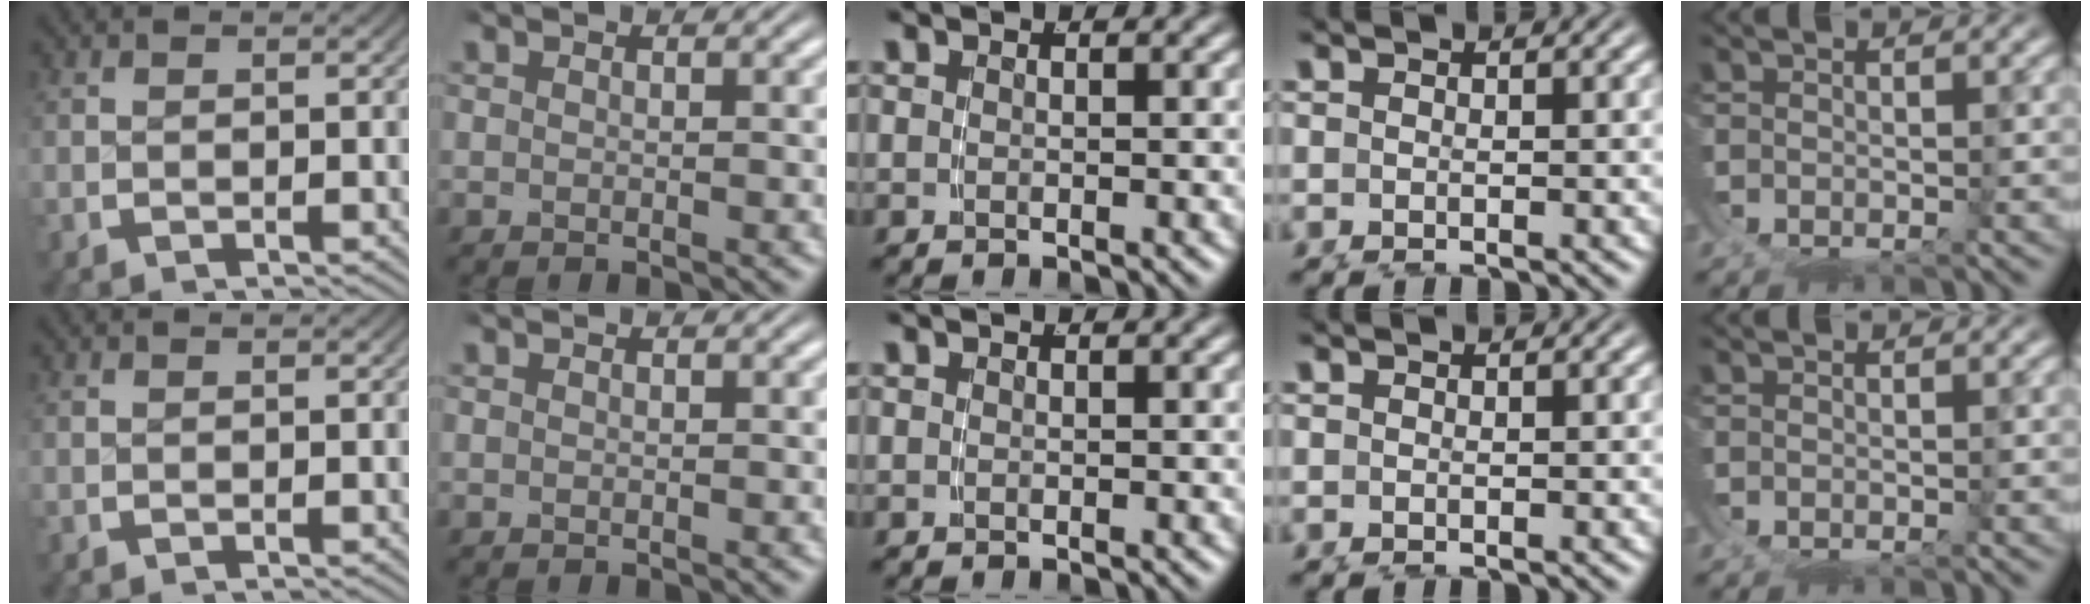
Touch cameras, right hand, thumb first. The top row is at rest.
{}